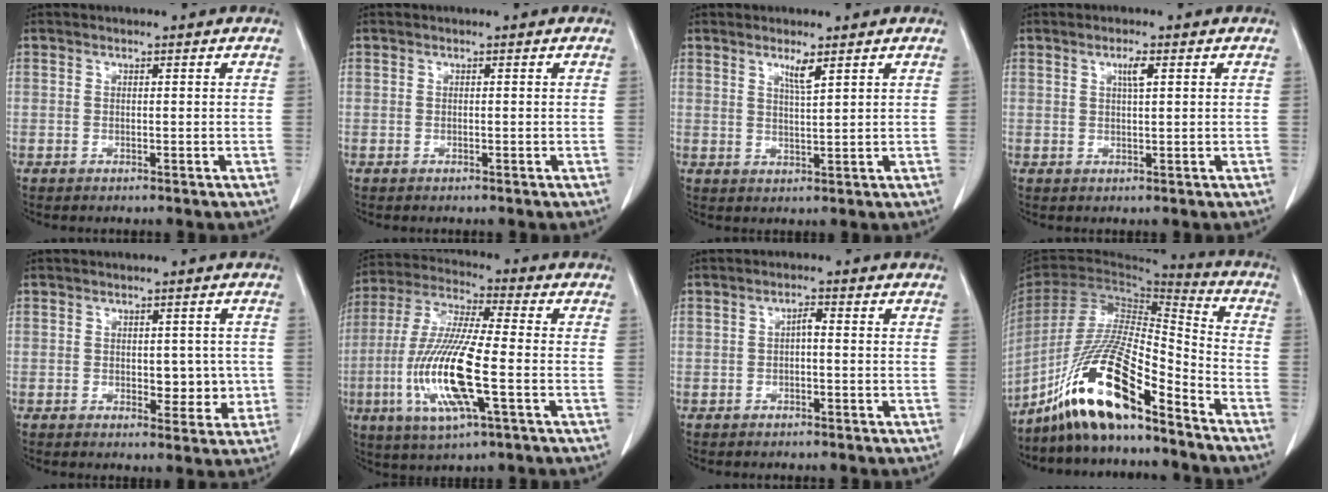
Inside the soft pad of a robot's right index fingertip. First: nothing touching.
{"total": 0.0}
{"total": 2.7, "force": [1.8, -0.1, 2.0], "torque": [-0.040, -0.007, 0.037]}
{"total": 2.1, "force": [0.9, 0.2, 1.9], "torque": [-0.036, 0.000, 0.016]}
{"total": 4.6, "force": [-0.3, 2.7, 3.7], "torque": [-0.034, 0.001, 0.004]}
{"total": 15.4, "force": [-3.8, 1.8, 14.8], "torque": [-0.312, -0.014, -0.072]}
{"total": 1.5, "force": [-0.1, 0.4, 1.4], "torque": [-0.024, 0.005, -0.002]}
{"total": 17.2, "force": [-12.2, 2.2, 11.9], "torque": [-0.233, -0.008, -0.226]}